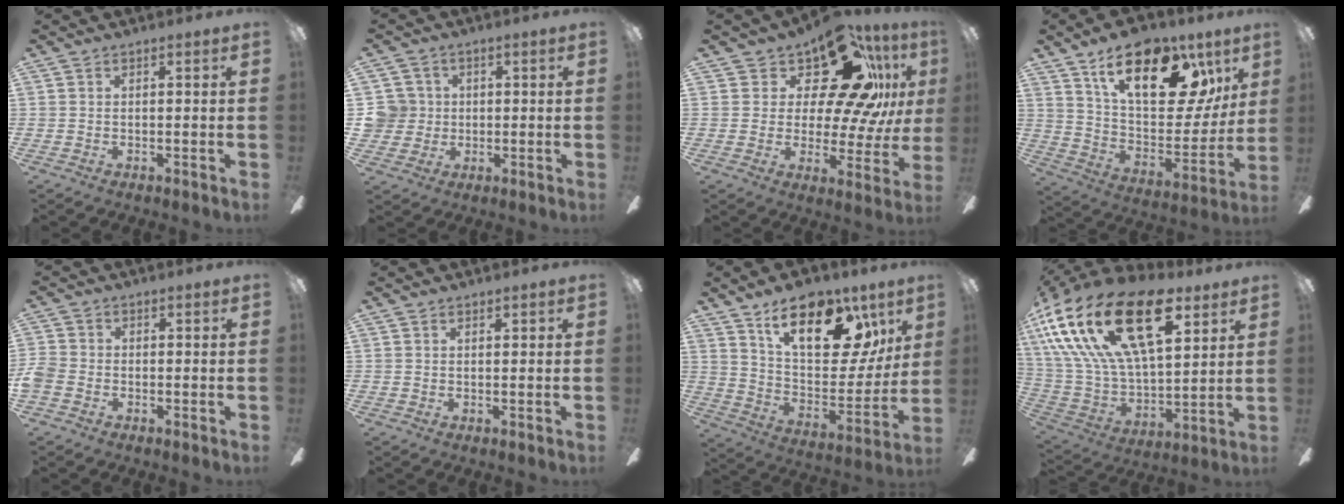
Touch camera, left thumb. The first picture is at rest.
{"total": 7.2, "force": [0.8, 7.0, 1.0], "torque": [-0.040, 0.008, 0.017]}
{"total": 18.8, "force": [11.1, 7.8, 13.1], "torque": [-0.199, -0.075, 0.185]}
{"total": 24.9, "force": [13.5, 12.5, 16.8], "torque": [-0.247, -0.064, 0.234]}
{"total": 3.3, "force": [-1.5, 2.5, 1.5], "torque": [-0.035, 0.008, -0.030]}
{"total": 0.9, "force": [0.6, 0.4, 0.6], "torque": [-0.011, 0.002, 0.010]}
{"total": 23.0, "force": [13.0, 11.9, 14.9], "torque": [-0.215, -0.063, 0.222]}
{"total": 31.2, "force": [15.1, 15.2, 22.7], "torque": [-0.449, -0.085, 0.262]}